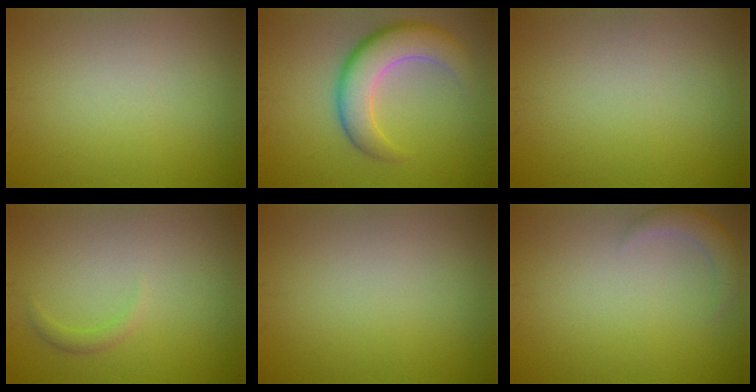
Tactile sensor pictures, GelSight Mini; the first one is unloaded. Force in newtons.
{"total": 6.6, "press": 6.5, "slide": 0.5}
{"total": 0.0}
{"total": 1.0, "press": 1.0, "slide": 0.0}
{"total": 0.0}
{"total": 2.2, "press": 2.2, "slide": 0.2}